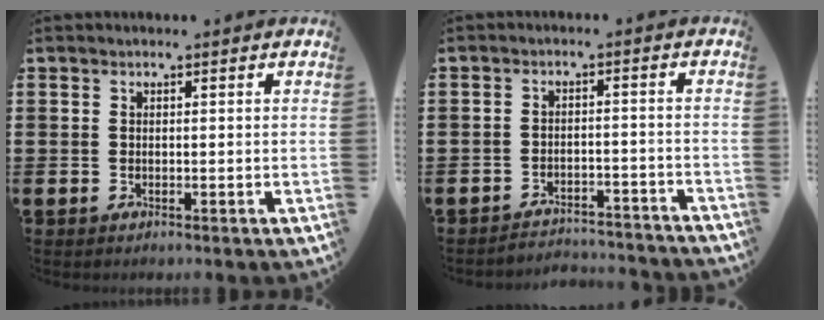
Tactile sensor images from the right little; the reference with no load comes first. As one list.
[{"total": 3.0, "force": [-3.0, 0.1, -0.2], "torque": [-0.003, 0.004, -0.067]}]